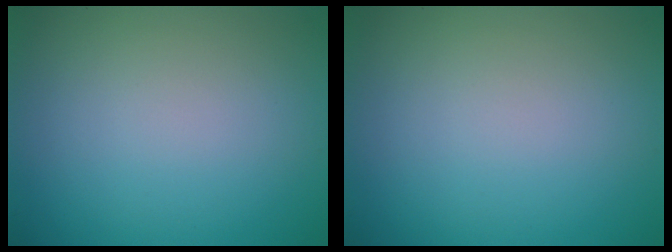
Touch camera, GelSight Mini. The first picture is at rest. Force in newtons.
{"total": 0.0}